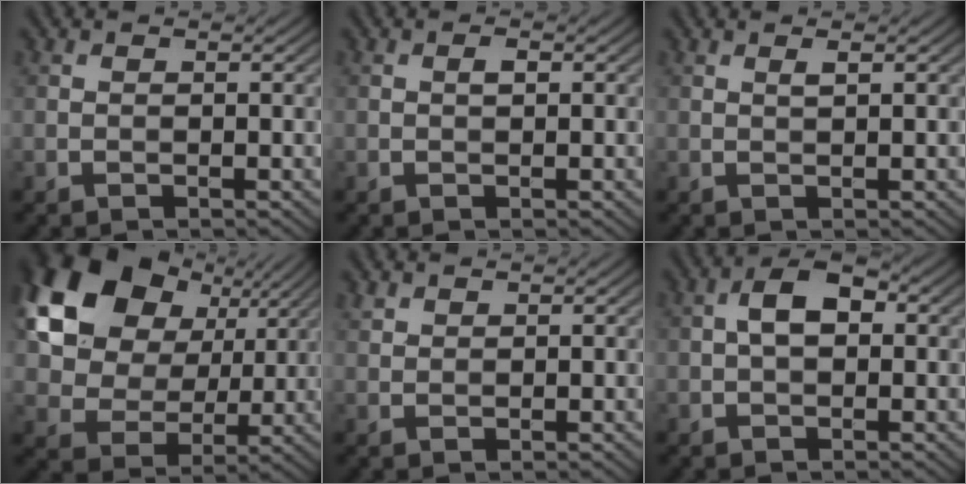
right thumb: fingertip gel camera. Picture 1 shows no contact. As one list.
[{"total": 0.8, "force": [0.2, 0.3, 0.7], "torque": [-0.011, 0.001, 0.002]}, {"total": 0.8, "force": [0.5, 0.0, 0.7], "torque": [-0.014, 0.002, 0.009]}, {"total": 17.4, "force": [7.1, 12.6, 9.6], "torque": [-0.229, 0.032, 0.134]}, {"total": 1.1, "force": [0.9, 0.6, 0.3], "torque": [-0.008, 0.001, 0.021]}, {"total": 4.1, "force": [0.3, 2.4, 3.3], "torque": [-0.061, 0.008, -0.004]}]